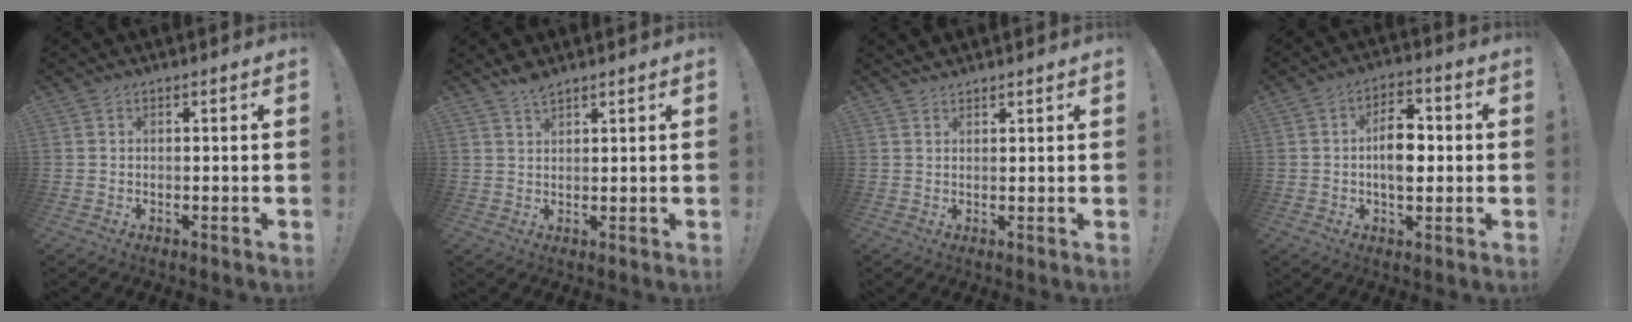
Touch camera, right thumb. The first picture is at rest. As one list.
[{"total": 3.3, "force": [2.8, 1.0, 1.3], "torque": [-0.018, -0.018, 0.050]}, {"total": 1.7, "force": [1.6, 0.4, 0.0], "torque": [0.000, -0.009, 0.031]}, {"total": 9.6, "force": [-0.2, 5.9, 7.5], "torque": [-0.118, 0.006, -0.008]}]